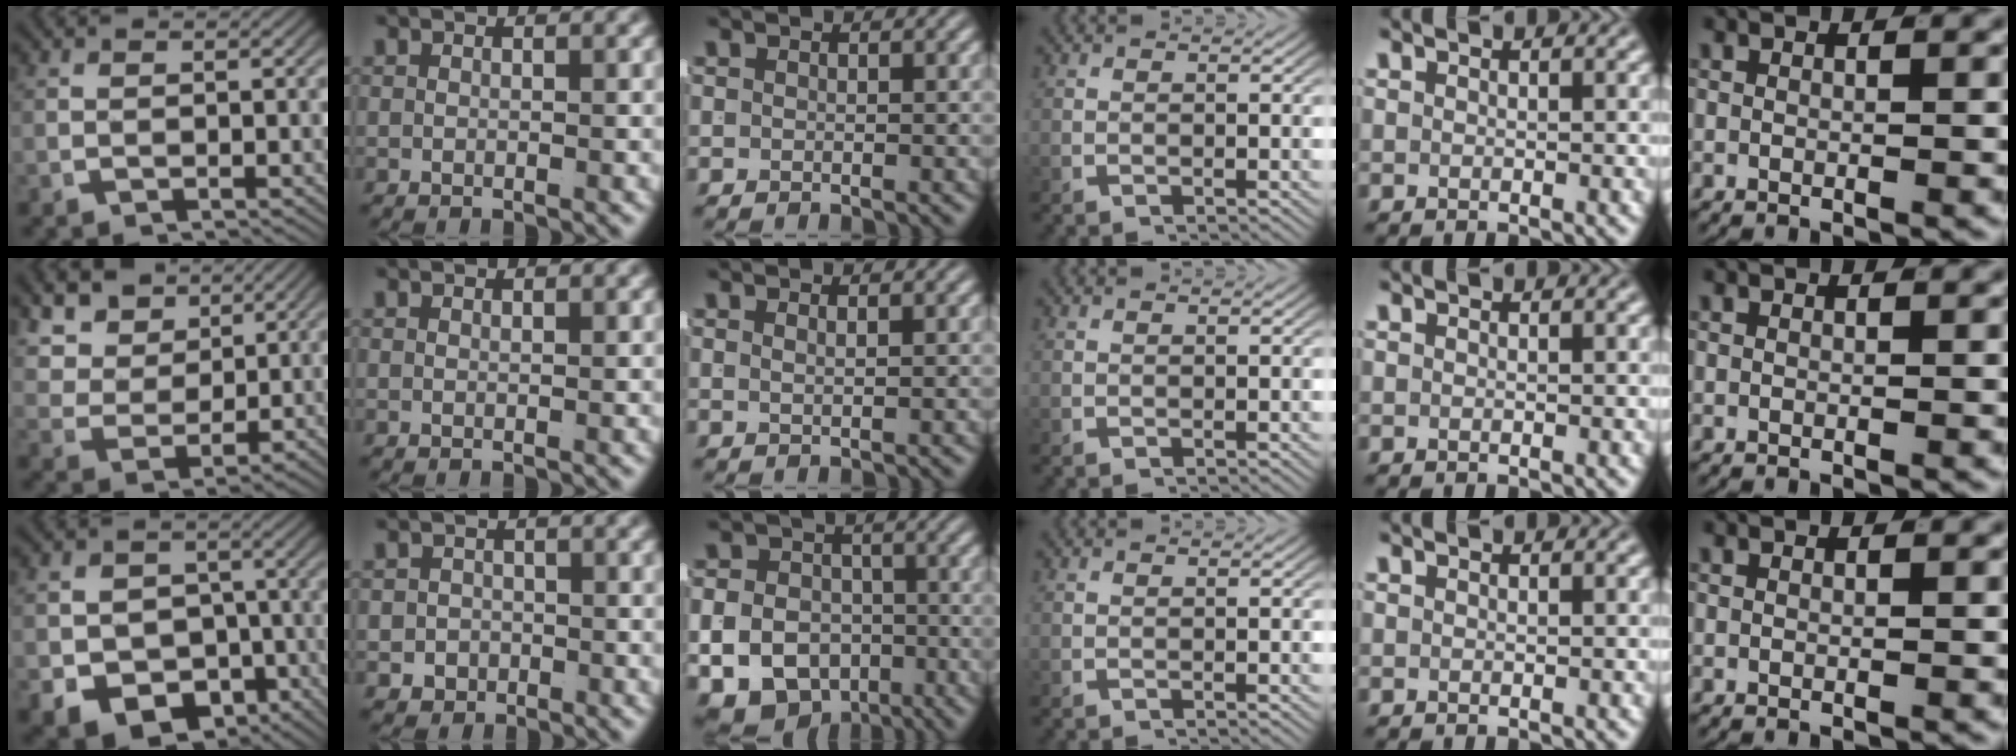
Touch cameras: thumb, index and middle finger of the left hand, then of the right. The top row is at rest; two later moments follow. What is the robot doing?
{"motion": "lift_and_place", "object": "shirt"}